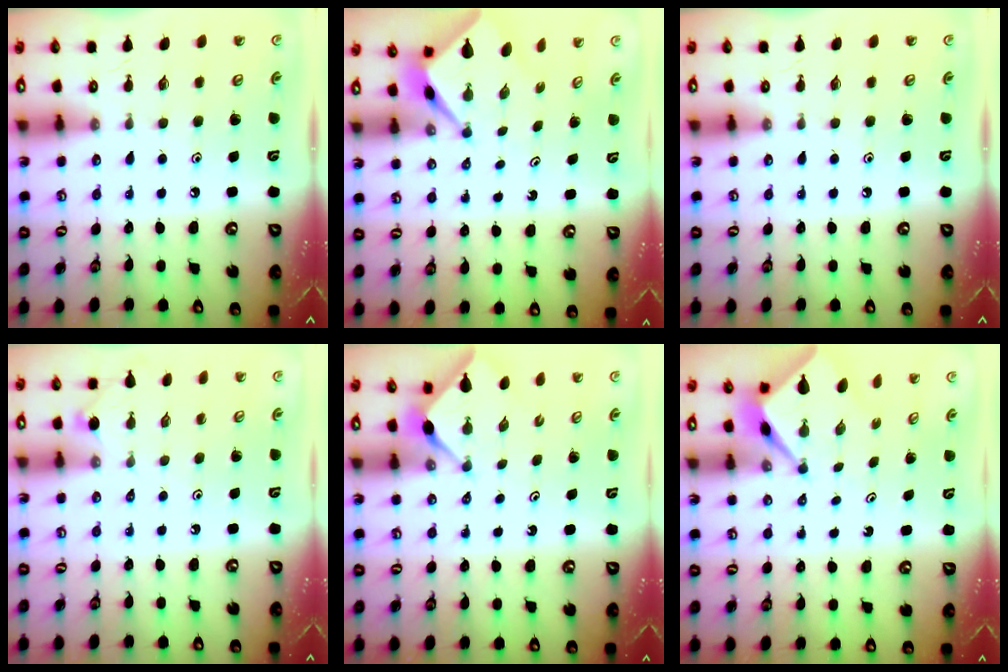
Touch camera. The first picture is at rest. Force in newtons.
{"total": 2.7, "press": 2.7, "slide": 0.2}
{"total": 0.0}
{"total": 2.2, "press": 2.2, "slide": 0.4}
{"total": 2.8, "press": 2.8, "slide": 0.4}
{"total": 2.7, "press": 2.7, "slide": 0.2}